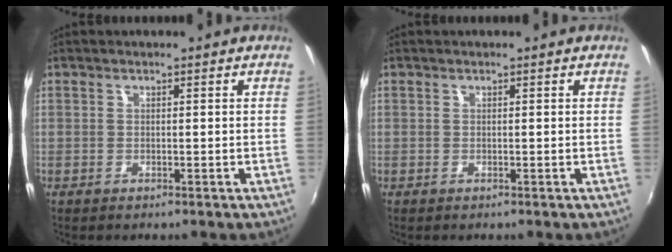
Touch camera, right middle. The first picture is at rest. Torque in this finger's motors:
{"motor_torque": [-0.11, 0.33, 0.00, -0.01]}